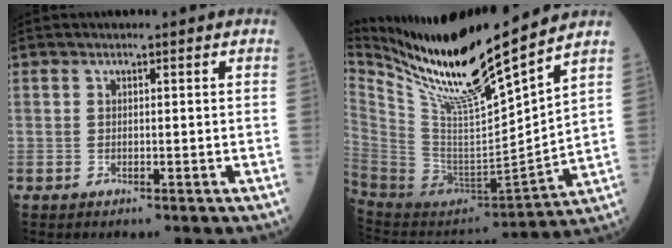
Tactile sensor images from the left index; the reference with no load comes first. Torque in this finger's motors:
{"motor_torque": [1.05, -1.09, 0.18, 0.10]}